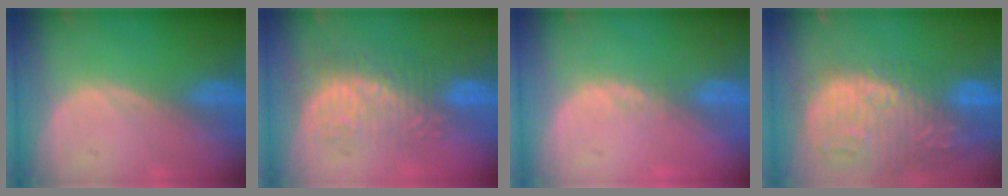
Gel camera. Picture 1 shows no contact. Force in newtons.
{"total": 9.1, "press": 8.4, "slide": 3.5}
{"total": 1.3, "press": 1.1, "slide": 0.7}
{"total": 16.0, "press": 13.3, "slide": 9.0}